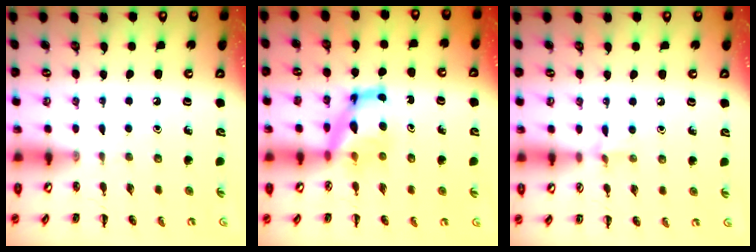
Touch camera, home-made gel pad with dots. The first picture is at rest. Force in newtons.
{"total": 6.2, "press": 6.2, "slide": 0.3}
{"total": 5.5, "press": 5.1, "slide": 2.0}